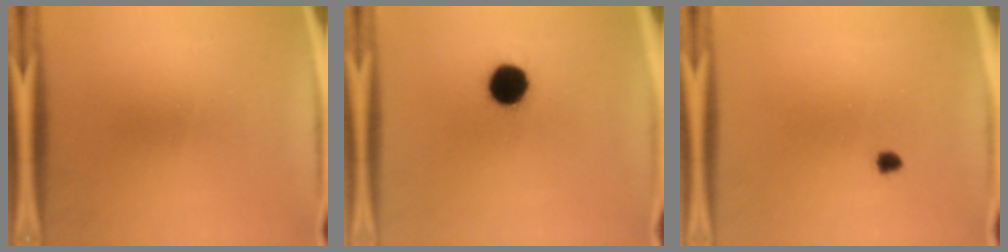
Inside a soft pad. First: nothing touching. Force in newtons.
{"total": 10.3}
{"total": 1.1}